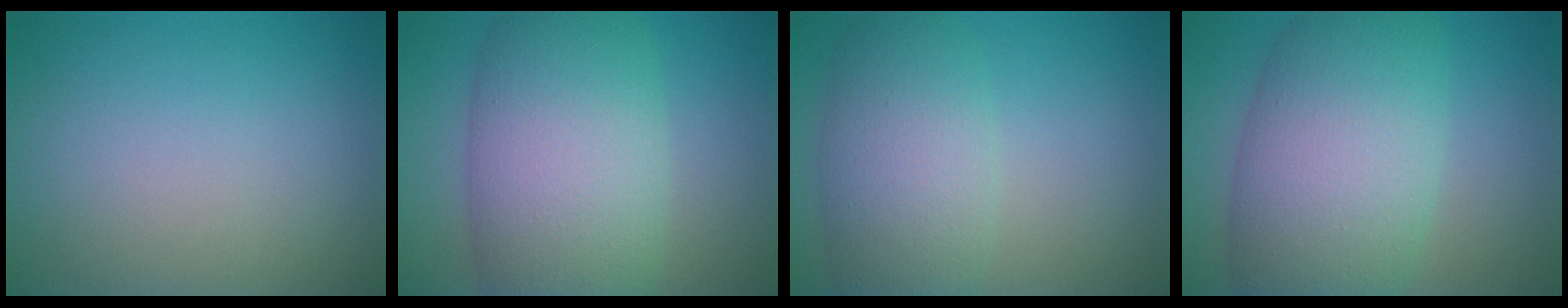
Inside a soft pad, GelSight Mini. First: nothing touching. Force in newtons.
{"total": 11.0, "press": 11.0, "slide": 0.5}
{"total": 6.3, "press": 6.3, "slide": 0.1}
{"total": 10.7, "press": 10.7, "slide": 0.2}